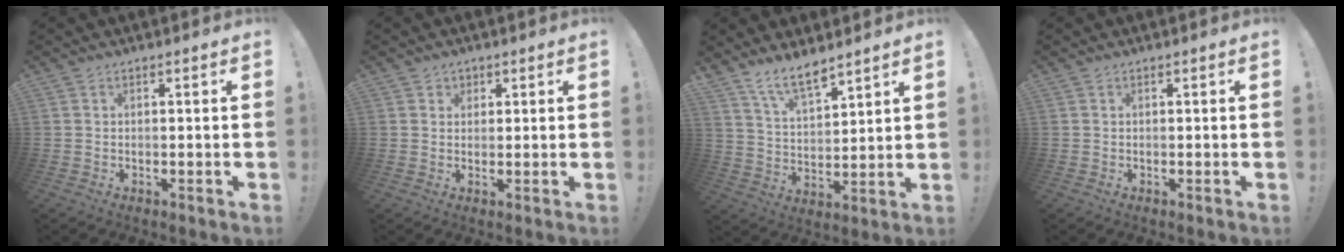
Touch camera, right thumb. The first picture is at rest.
{"total": 2.1, "force": [1.3, 1.7, 0.1], "torque": [0.009, -0.005, 0.021]}
{"total": 9.3, "force": [7.7, 2.9, 4.4], "torque": [-0.085, -0.053, 0.145]}
{"total": 0.0}